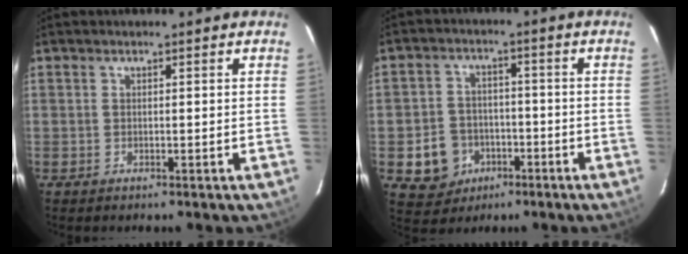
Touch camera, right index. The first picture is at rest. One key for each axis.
{"total": 8.7, "fx": -3.6, "fy": 7.6, "fz": 2.3, "tx": -0.068, "ty": 0.022, "tz": -0.039}